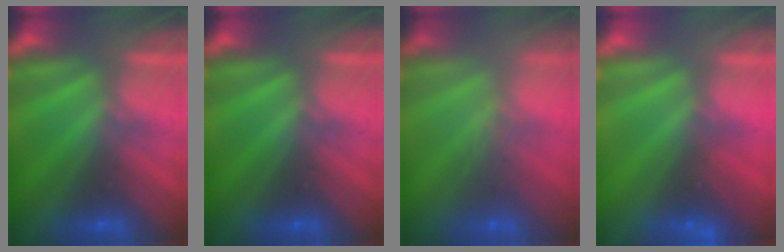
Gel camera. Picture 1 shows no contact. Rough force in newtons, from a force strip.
{"total": 0.0}
{"total": 2.4}
{"total": 2.3}